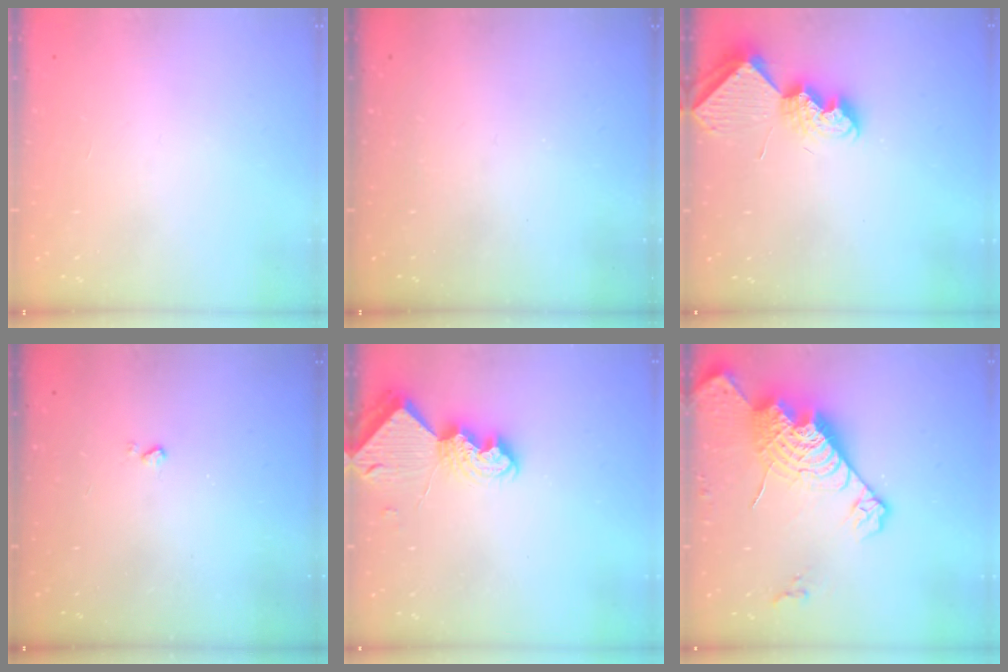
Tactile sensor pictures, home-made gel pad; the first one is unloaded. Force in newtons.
{"total": 0.0}
{"total": 8.4, "press": 8.4, "slide": 0.4}
{"total": 2.5, "press": 2.4, "slide": 0.5}
{"total": 7.9, "press": 7.8, "slide": 0.6}
{"total": 20.5, "press": 20.4, "slide": 1.8}